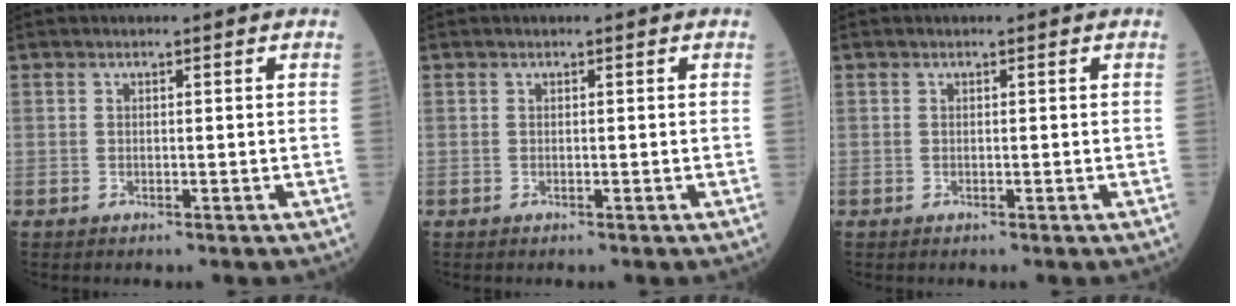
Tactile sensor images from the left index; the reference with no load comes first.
{"total": 0.0}
{"total": 0.0}